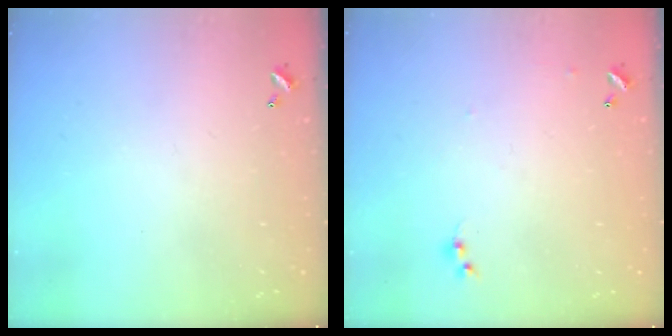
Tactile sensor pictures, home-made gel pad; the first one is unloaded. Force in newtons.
{"total": 4.2, "press": 4.2, "slide": 0.6}